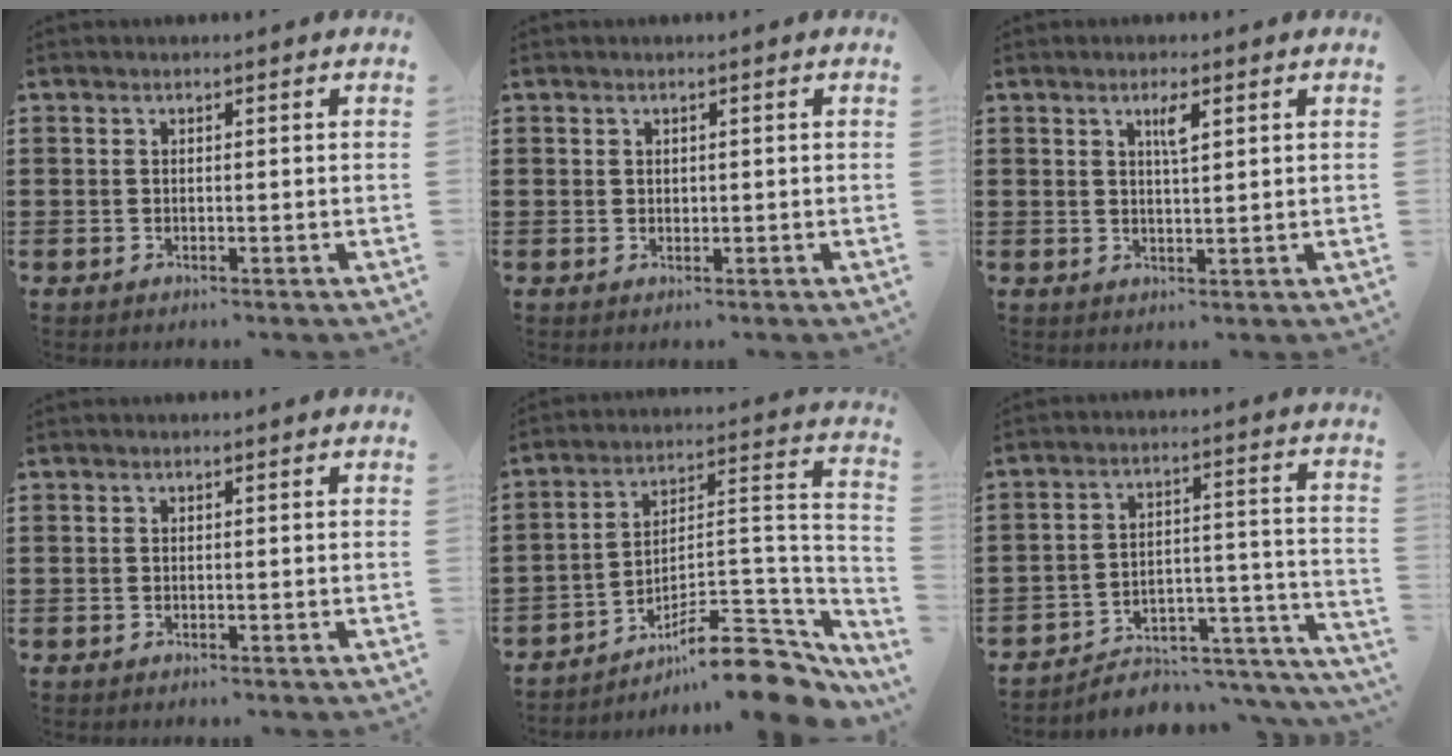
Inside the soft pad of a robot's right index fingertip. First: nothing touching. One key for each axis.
{"total": 0.8, "fx": 0.5, "fy": 0.6, "fz": 0.2, "tx": -0.006, "ty": 0.002, "tz": 0.010}
{"total": 2.6, "fx": 1.2, "fy": 0.5, "fz": 2.3, "tx": -0.040, "ty": 0.001, "tz": 0.016}
{"total": 0.0}
{"total": 12.1, "fx": -9.1, "fy": 3.5, "fz": 7.2, "tx": -0.088, "ty": 0.029, "tz": -0.165}
{"total": 5.1, "fx": -4.7, "fy": 1.7, "fz": 1.2, "tx": -0.020, "ty": 0.009, "tz": -0.094}